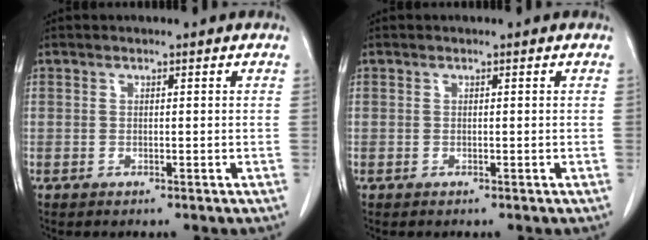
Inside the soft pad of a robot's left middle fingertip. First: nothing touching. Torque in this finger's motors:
{"motor_torque": [0.00, 0.00, 0.00, 0.00]}